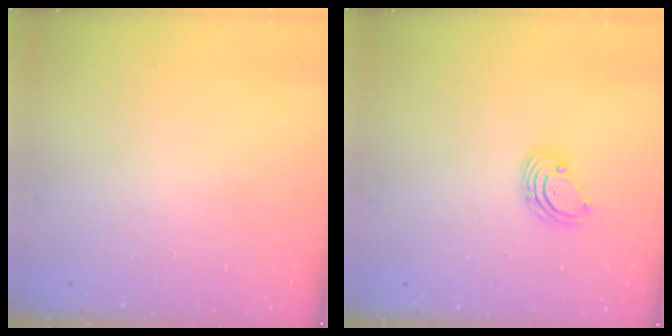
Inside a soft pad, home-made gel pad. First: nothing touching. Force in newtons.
{"total": 2.7, "press": 2.7, "slide": 0.3}